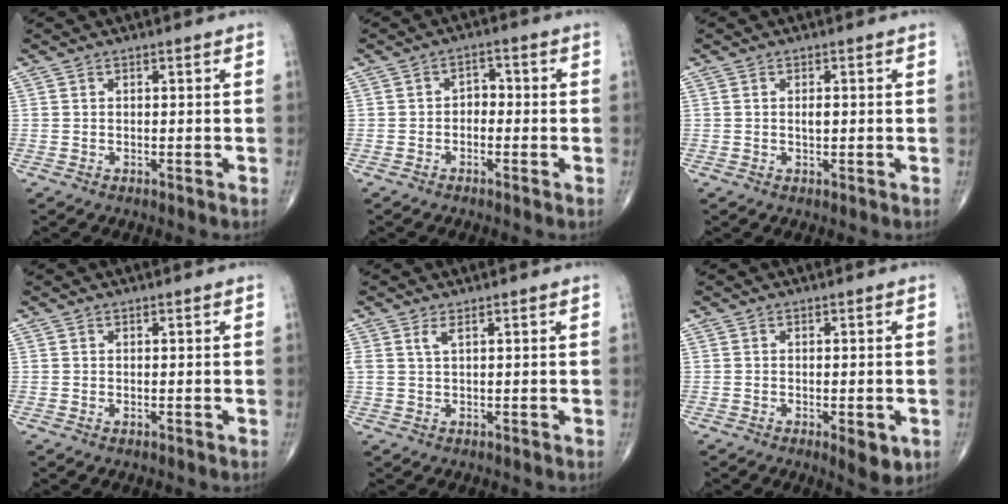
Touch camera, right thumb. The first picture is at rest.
{"total": 2.7, "force": [-0.8, 2.0, 1.6], "torque": [-0.006, 0.018, -0.025]}
{"total": 1.5, "force": [0.0, 0.7, 1.3], "torque": [-0.022, -0.001, 0.001]}
{"total": 0.0}
{"total": 1.6, "force": [0.8, 0.3, 1.3], "torque": [-0.037, 0.002, 0.021]}
{"total": 4.3, "force": [-1.4, 1.6, 3.8], "torque": [-0.040, -0.007, -0.011]}